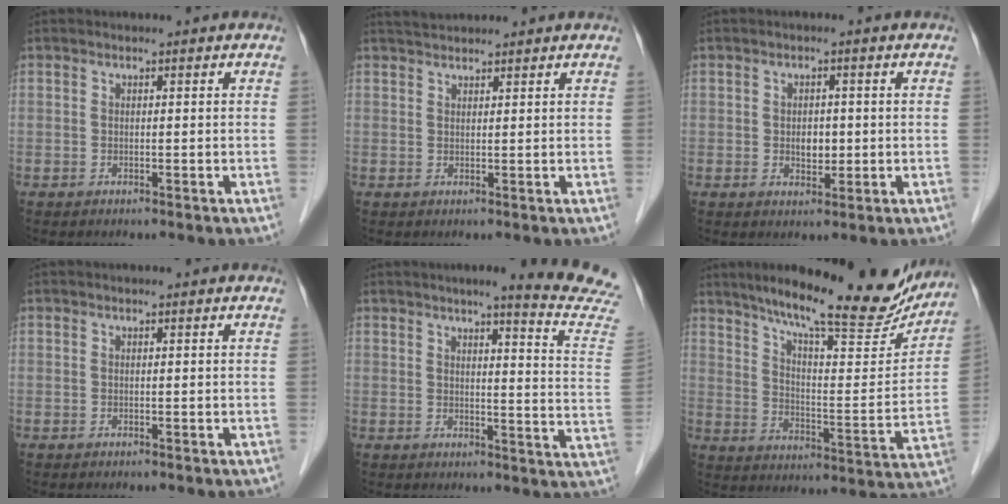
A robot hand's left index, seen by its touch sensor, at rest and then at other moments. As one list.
[{"total": 2.8, "force": [2.8, 0.4, 0.6], "torque": [-0.011, 0.024, 0.050]}, {"total": 2.7, "force": [-0.3, 1.8, 2.1], "torque": [-0.032, -0.003, -0.001]}, {"total": 0.0}, {"total": 13.8, "force": [12.4, -1.4, 5.9], "torque": [-0.071, -0.088, 0.125]}, {"total": 22.0, "force": [18.6, 3.6, 11.3], "torque": [-0.169, -0.018, 0.258]}]